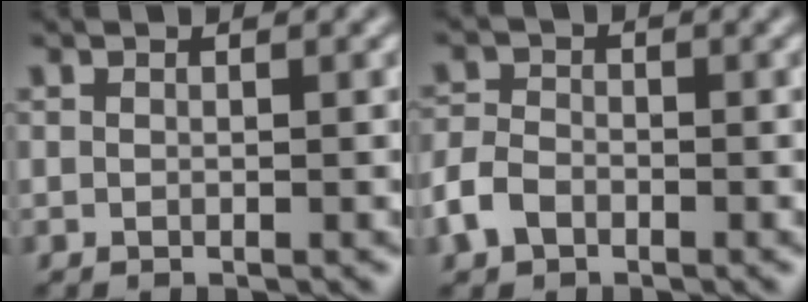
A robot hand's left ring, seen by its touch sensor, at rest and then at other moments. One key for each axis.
{"total": 2.8, "fx": -1.5, "fy": 1.9, "fz": 1.3, "tx": -0.029, "ty": 0.001, "tz": -0.040}